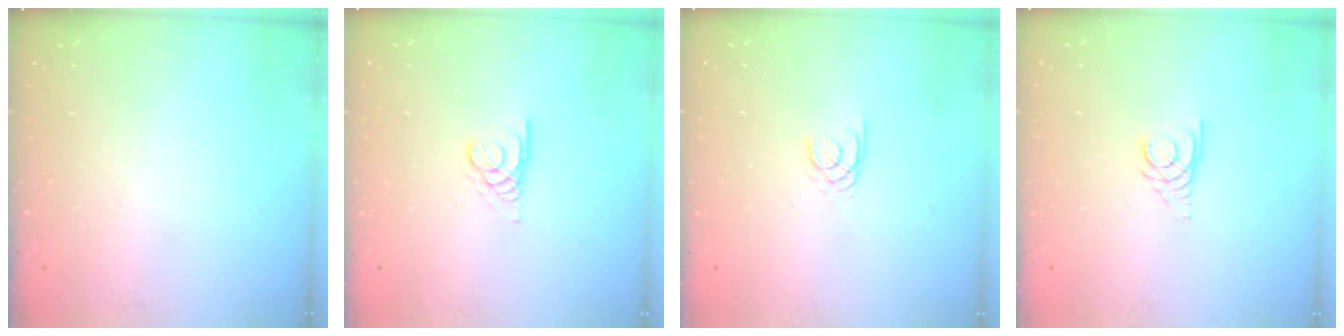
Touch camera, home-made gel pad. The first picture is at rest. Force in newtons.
{"total": 3.1, "press": 3.1, "slide": 0.1}
{"total": 1.9, "press": 1.9, "slide": 0.3}
{"total": 2.7, "press": 2.7, "slide": 0.3}